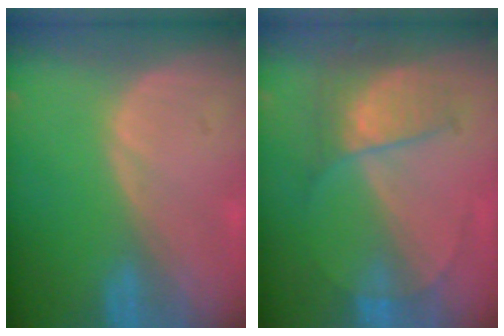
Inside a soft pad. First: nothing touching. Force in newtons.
{"total": 7.2, "press": 6.1, "slide": 3.9}